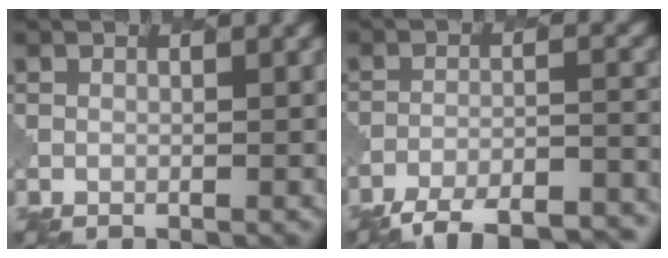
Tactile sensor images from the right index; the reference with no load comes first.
{"total": 10.8, "force": [-9.6, 2.6, 4.0], "torque": [-0.062, -0.011, -0.129]}